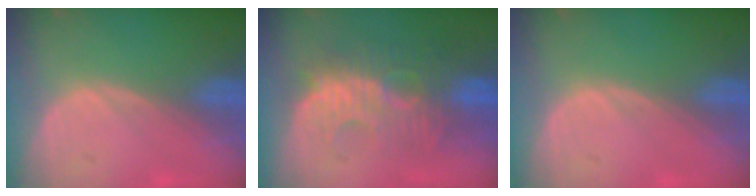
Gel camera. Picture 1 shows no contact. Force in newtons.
{"total": 10.0, "press": 9.6, "slide": 2.7}
{"total": 0.0}